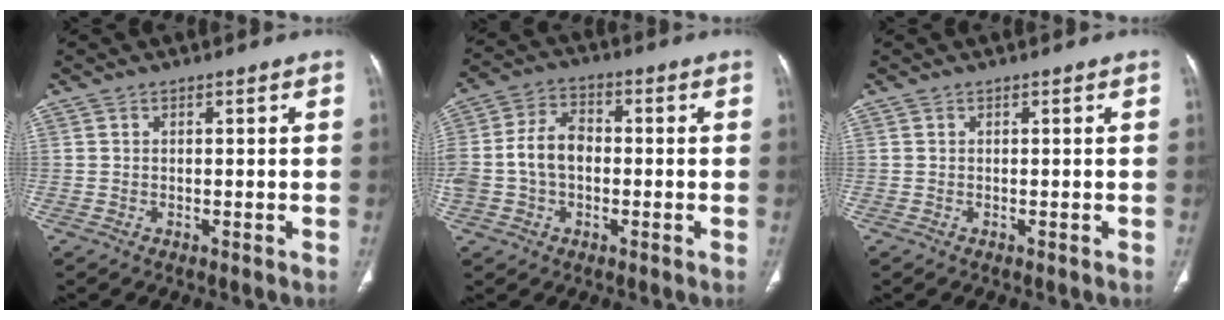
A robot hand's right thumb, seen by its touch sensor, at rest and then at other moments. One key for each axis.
{"total": 9.7, "fx": -0.8, "fy": 6.8, "fz": 6.9, "tx": -0.131, "ty": 0.031, "tz": -0.021}
{"total": 0.0}